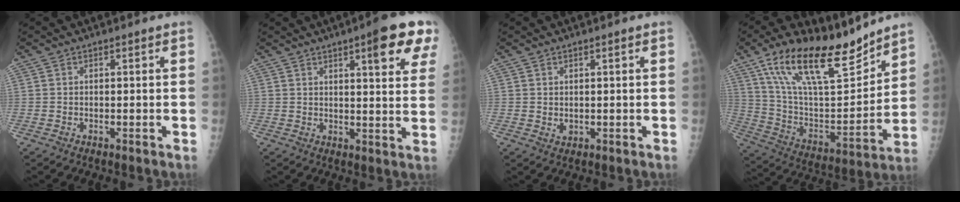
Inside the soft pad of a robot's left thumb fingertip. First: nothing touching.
{"total": 11.7, "force": [6.2, 2.5, 9.6], "torque": [-0.099, -0.022, 0.073]}
{"total": 1.3, "force": [0.3, 0.7, 1.0], "torque": [-0.014, -0.006, 0.010]}
{"total": 23.3, "force": [16.5, 7.6, 14.5], "torque": [-0.218, -0.061, 0.297]}